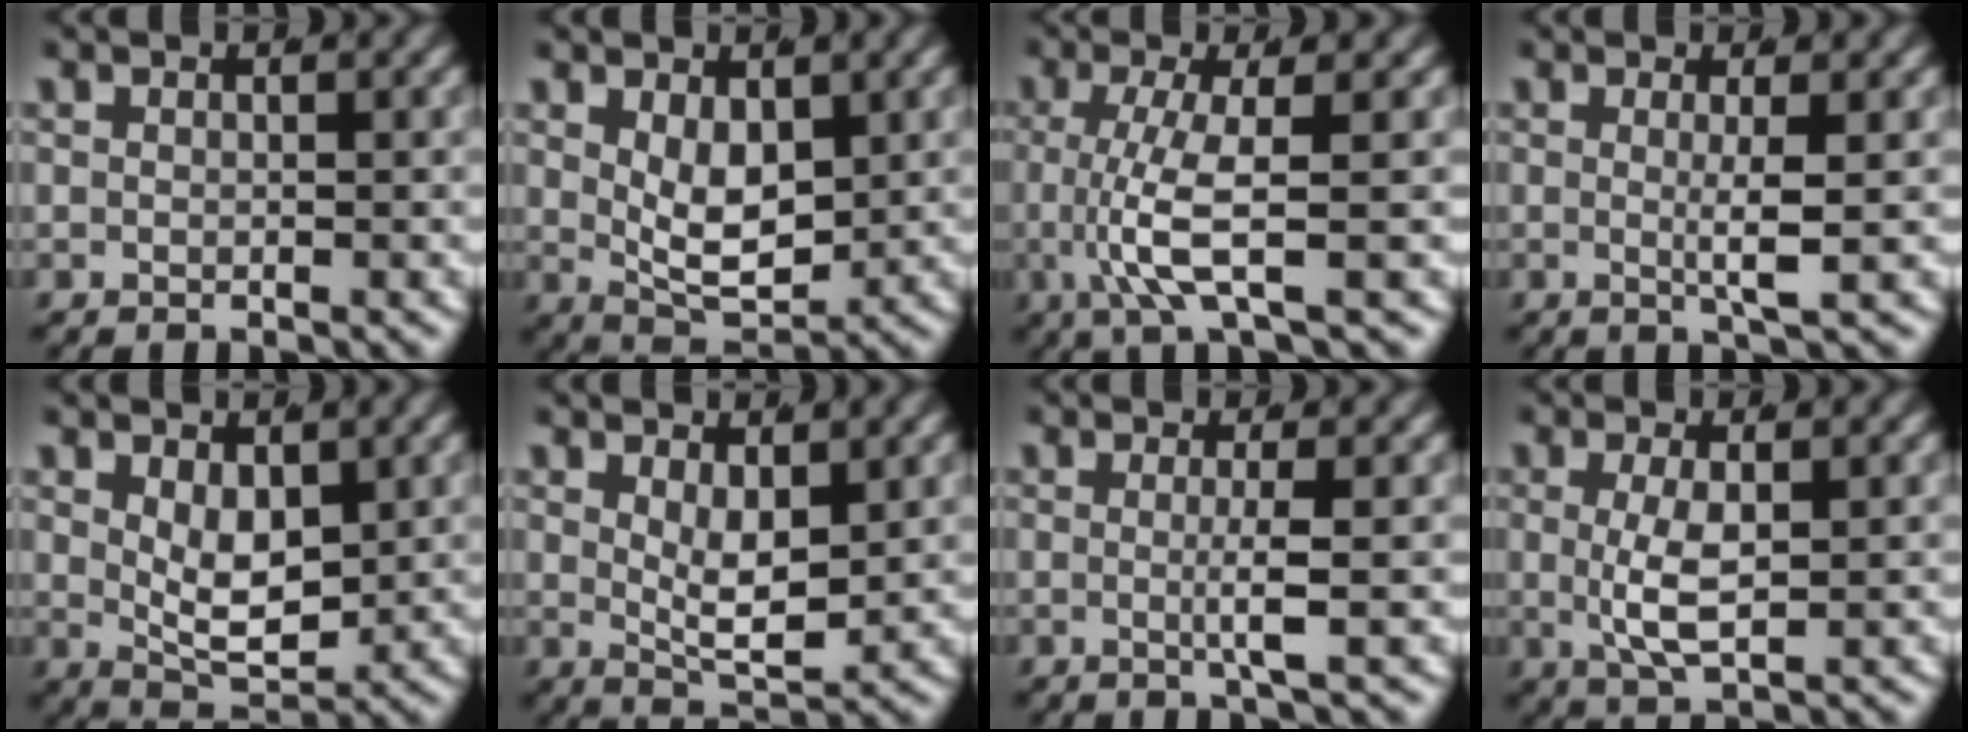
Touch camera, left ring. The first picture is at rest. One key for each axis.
{"total": 5.2, "fx": 0.4, "fy": 3.3, "fz": 4.1, "tx": -0.070, "ty": -0.027, "tz": 0.020}
{"total": 5.1, "fx": -0.4, "fy": 0.8, "fz": 5.0, "tx": -0.113, "ty": -0.012, "tz": 0.001}
{"total": 2.4, "fx": 0.1, "fy": -0.2, "fz": 2.4, "tx": -0.043, "ty": -0.011, "tz": 0.005}
{"total": 4.7, "fx": 0.7, "fy": 2.8, "fz": 3.8, "tx": -0.064, "ty": -0.028, "tz": 0.023}
{"total": 4.0, "fx": 1.0, "fy": 1.7, "fz": 3.5, "tx": -0.062, "ty": -0.024, "tz": 0.025}
{"total": 2.2, "fx": -0.2, "fy": -0.5, "fz": 2.1, "tx": -0.040, "ty": -0.009, "tz": -0.002}
{"total": 3.8, "fx": -0.2, "fy": 1.4, "fz": 3.5, "tx": -0.077, "ty": -0.013, "tz": 0.009}